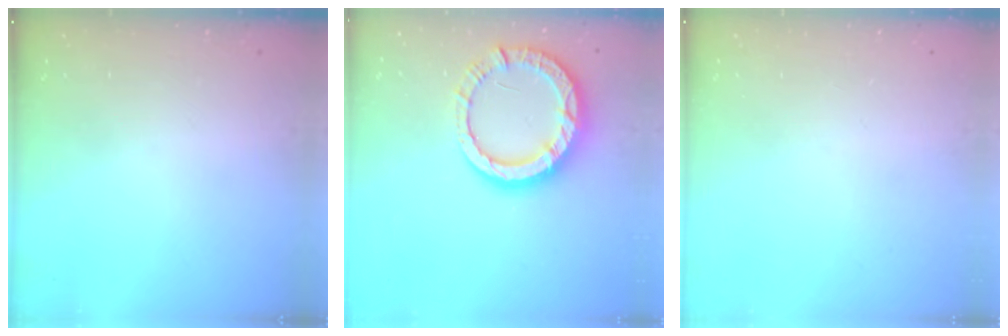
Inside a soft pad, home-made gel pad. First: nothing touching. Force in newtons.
{"total": 13.3, "press": 13.2, "slide": 1.6}
{"total": 0.0}